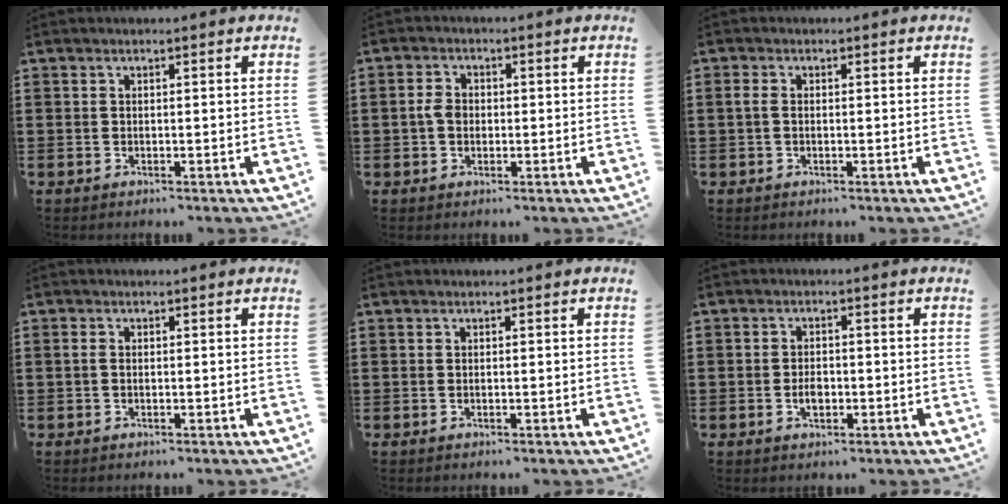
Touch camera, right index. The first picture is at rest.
{"total": 2.1, "force": [-0.3, 1.5, 1.4], "torque": [-0.029, 0.004, -0.006]}
{"total": 1.2, "force": [-0.3, 0.6, 1.0], "torque": [-0.028, -0.002, -0.009]}
{"total": 0.8, "force": [-0.3, 0.4, 0.6], "torque": [-0.021, -0.002, -0.009]}
{"total": 0.0}
{"total": 2.1, "force": [-0.6, 1.5, 1.4], "torque": [-0.028, 0.002, -0.011]}